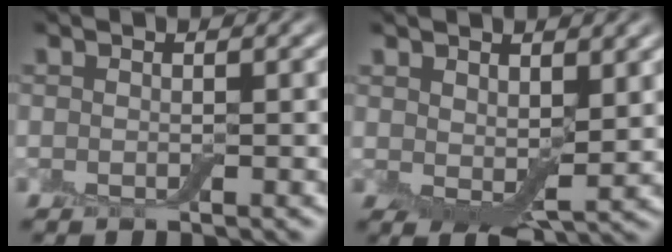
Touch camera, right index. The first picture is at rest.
{"total": 3.2, "force": [1.5, 1.8, 2.2], "torque": [-0.035, -0.009, 0.032]}